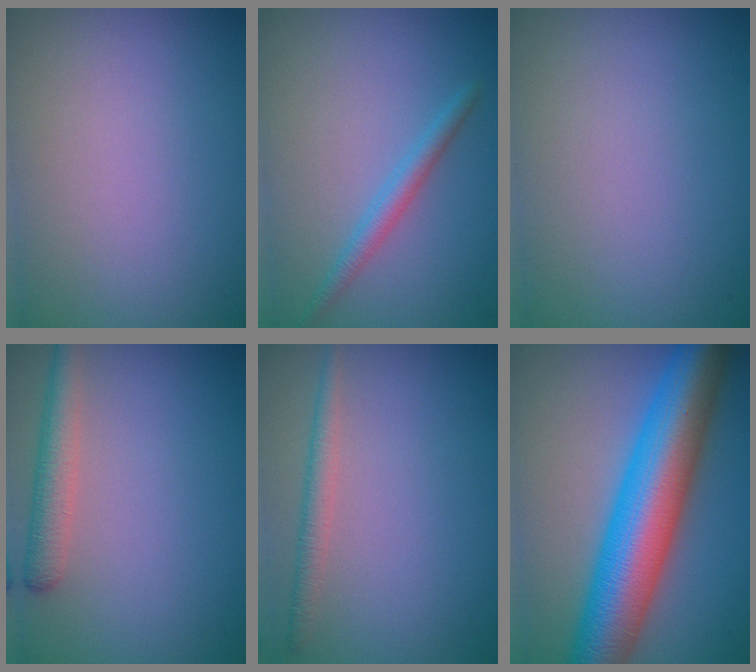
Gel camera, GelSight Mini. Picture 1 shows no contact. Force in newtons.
{"total": 1.8, "press": 1.8, "slide": 0.1}
{"total": 0.0}
{"total": 2.9, "press": 2.9, "slide": 0.2}
{"total": 1.9, "press": 1.9, "slide": 0.0}
{"total": 12.3, "press": 12.3, "slide": 0.1}